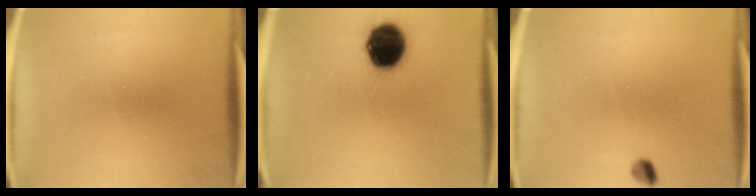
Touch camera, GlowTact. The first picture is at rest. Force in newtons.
{"total": 15.9}
{"total": 2.3}